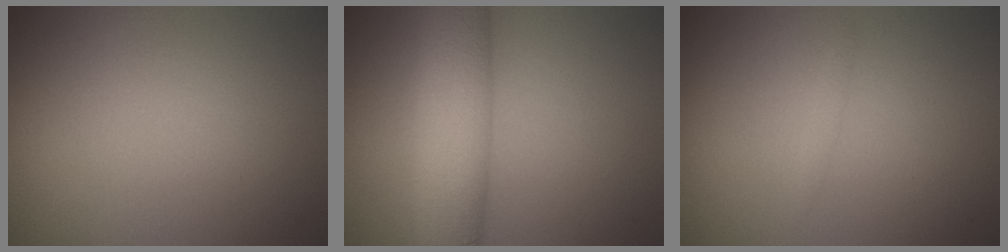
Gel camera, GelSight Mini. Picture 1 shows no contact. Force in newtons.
{"total": 7.1, "press": 7.1, "slide": 0.2}
{"total": 0.6, "press": 0.6, "slide": 0.1}